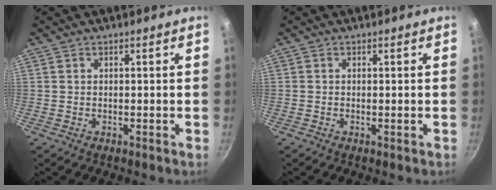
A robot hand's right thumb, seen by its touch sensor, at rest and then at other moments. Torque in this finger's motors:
{"motor_torque": [0.44, -0.26, 0.26, 0.03, 0.00]}